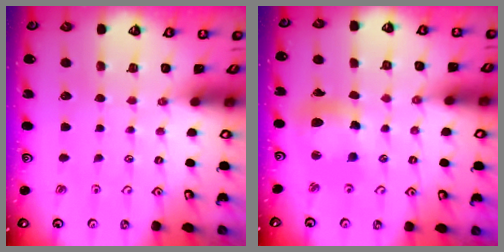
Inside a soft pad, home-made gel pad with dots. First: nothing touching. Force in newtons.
{"total": 11.3, "press": 11.1, "slide": 2.1}